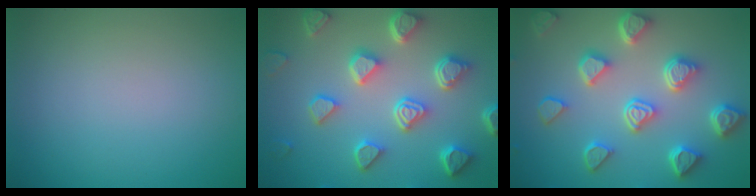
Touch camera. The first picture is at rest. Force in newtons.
{"total": 6.8, "press": 5.3, "slide": 4.1}
{"total": 6.8, "press": 5.5, "slide": 4.0}